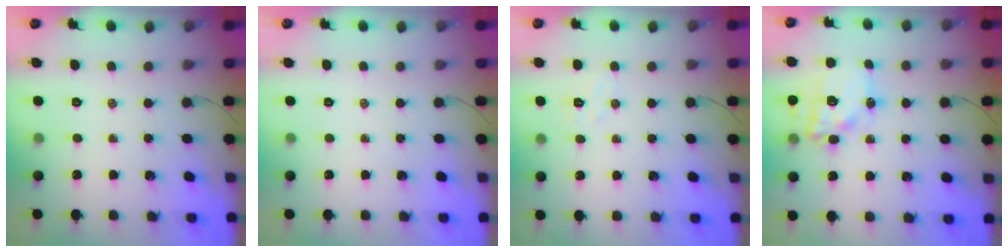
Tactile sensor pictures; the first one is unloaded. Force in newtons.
{"total": 0.0}
{"total": 5.0, "press": 4.9, "slide": 1.0}
{"total": 16.1, "press": 15.7, "slide": 3.6}